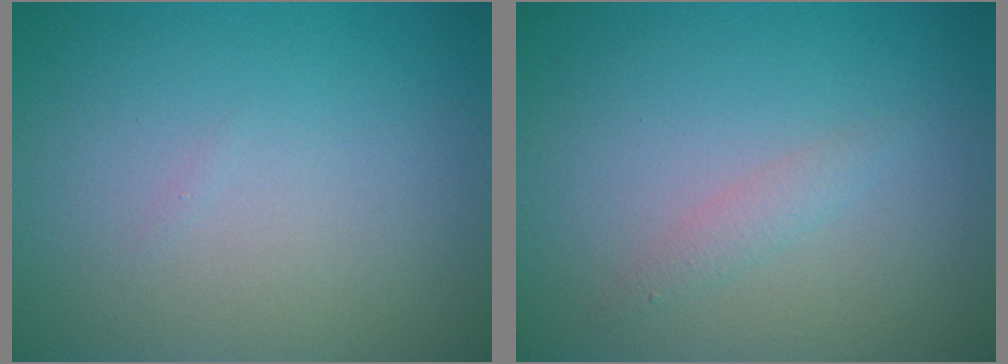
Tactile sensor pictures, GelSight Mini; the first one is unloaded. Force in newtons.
{"total": 1.1, "press": 1.1, "slide": 0.0}